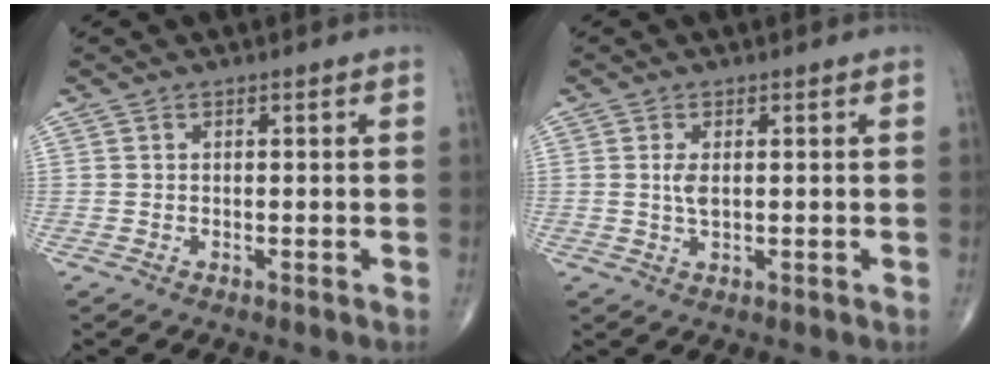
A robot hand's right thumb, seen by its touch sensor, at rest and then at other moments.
{"total": 2.4, "force": [0.3, 1.0, 2.2], "torque": [-0.044, -0.005, 0.008]}